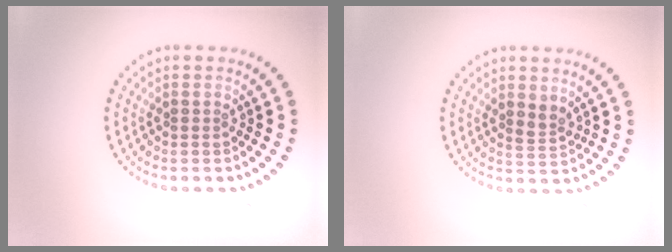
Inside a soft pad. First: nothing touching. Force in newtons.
{"total": 1.5, "press": 1.3, "slide": 0.7}